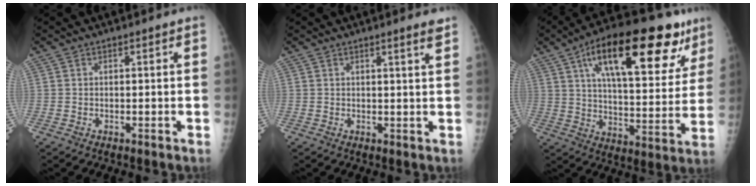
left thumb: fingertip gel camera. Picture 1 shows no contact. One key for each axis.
{"total": 2.4, "fx": 1.8, "fy": -0.3, "fz": 1.6, "tx": -0.020, "ty": -0.011, "tz": 0.025}
{"total": 26.8, "fx": 13.9, "fy": 10.3, "fz": 20.5, "tx": -0.268, "ty": -0.017, "tz": 0.212}